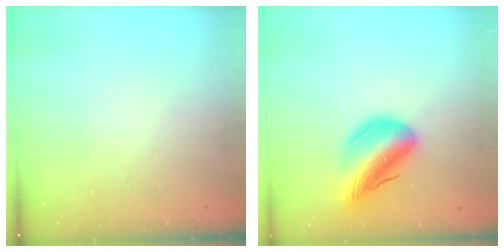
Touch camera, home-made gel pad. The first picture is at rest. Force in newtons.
{"total": 16.0, "press": 15.5, "slide": 4.1}